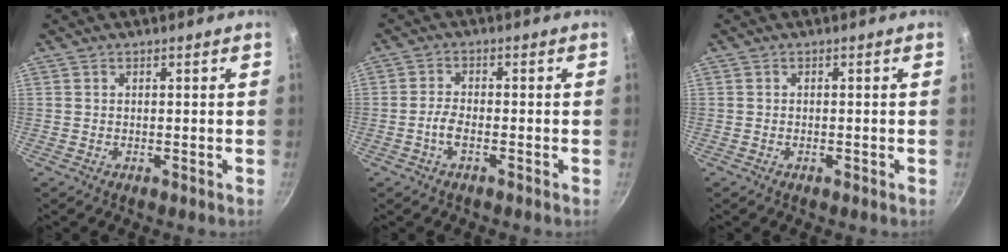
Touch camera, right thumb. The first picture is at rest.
{"total": 3.2, "force": [-1.5, 1.3, 2.6], "torque": [-0.056, 0.014, -0.034]}
{"total": 0.6, "force": [-0.3, 0.3, 0.4], "torque": [-0.006, 0.003, -0.006]}